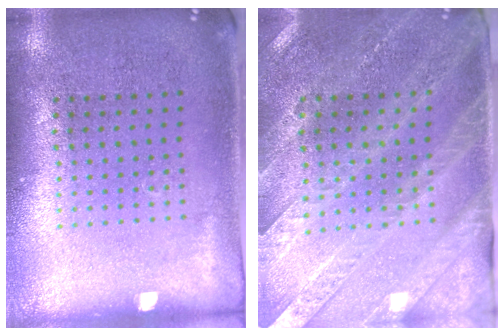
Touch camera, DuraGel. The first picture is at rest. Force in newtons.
{"total": 2.9, "press": 2.7, "slide": 1.2}